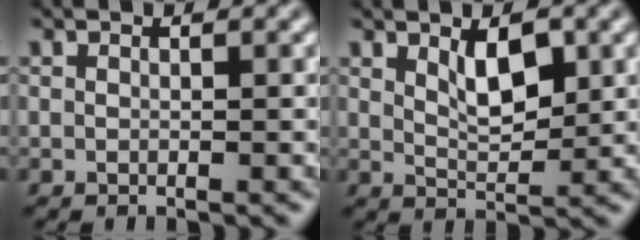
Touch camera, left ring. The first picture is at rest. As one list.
[{"total": 3.4, "force": [1.4, 1.4, 2.8], "torque": [-0.049, -0.002, 0.027]}]